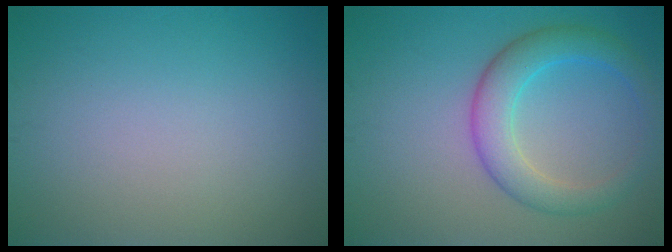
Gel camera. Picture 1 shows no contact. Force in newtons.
{"total": 4.7, "press": 4.7, "slide": 0.1}